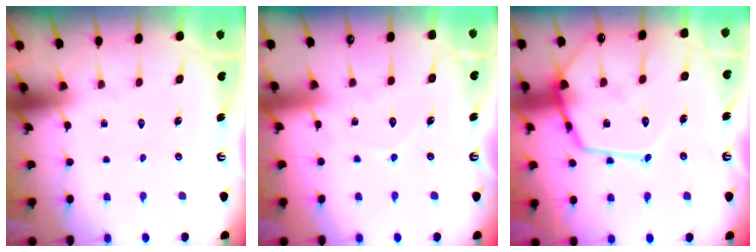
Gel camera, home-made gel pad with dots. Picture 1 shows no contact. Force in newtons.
{"total": 7.0, "press": 6.9, "slide": 0.7}
{"total": 18.9, "press": 18.8, "slide": 1.6}